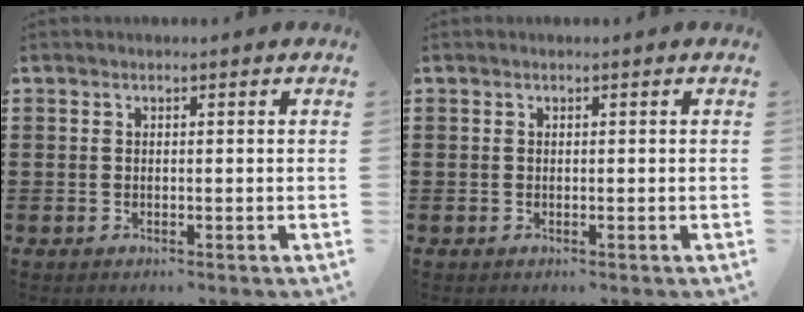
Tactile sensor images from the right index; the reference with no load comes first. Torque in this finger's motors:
{"motor_torque": [0.25, 0.22, 0.02, 0.00]}